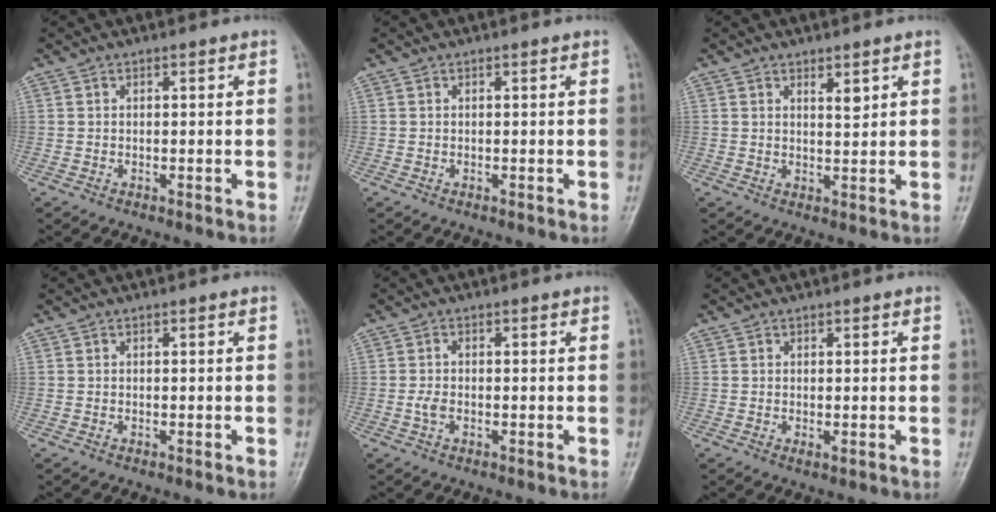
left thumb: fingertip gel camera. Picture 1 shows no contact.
{"total": 0.0}
{"total": 2.1, "force": [1.3, 0.7, 1.6], "torque": [-0.018, -0.011, 0.023]}
{"total": 0.0}
{"total": 2.3, "force": [-0.5, 1.3, 1.7], "torque": [-0.038, 0.005, -0.013]}
{"total": 0.7, "force": [0.1, 0.3, 0.7], "torque": [-0.011, -0.004, 0.002]}